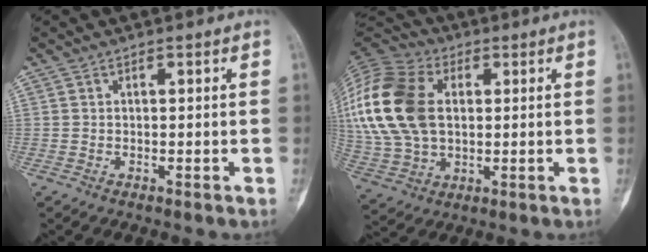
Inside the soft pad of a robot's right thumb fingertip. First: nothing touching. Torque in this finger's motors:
{"motor_torque": [-0.52, 1.68, 1.62, 0.44, 0.23]}